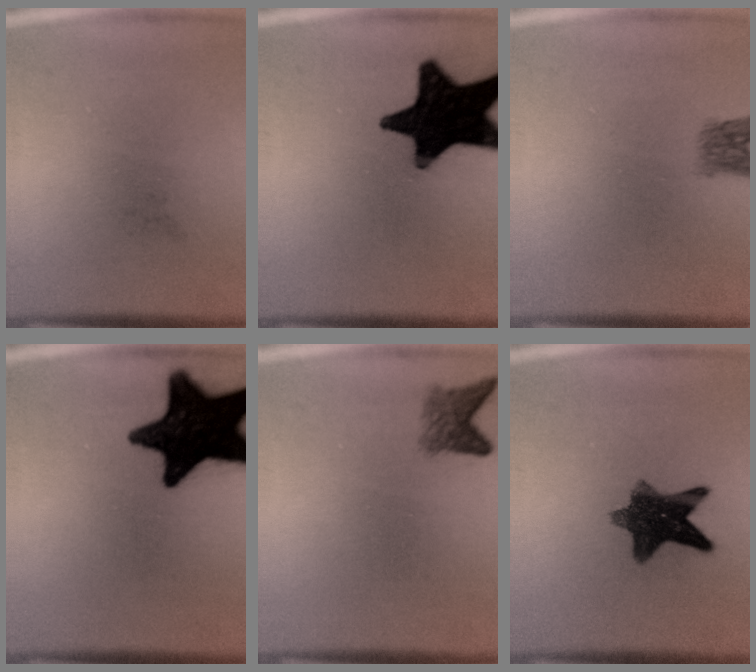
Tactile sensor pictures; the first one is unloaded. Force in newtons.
{"total": 19.4}
{"total": 2.5}
{"total": 19.3}
{"total": 2.8}
{"total": 9.9}